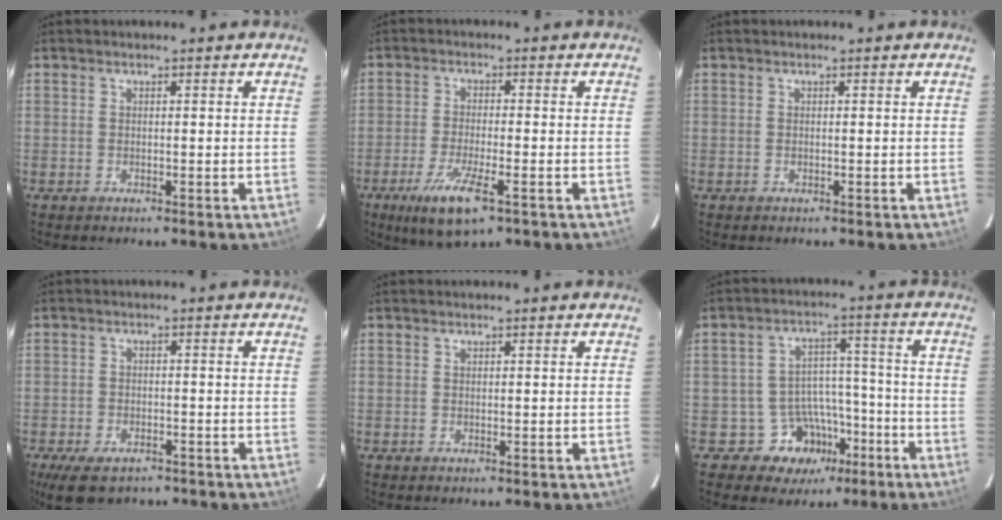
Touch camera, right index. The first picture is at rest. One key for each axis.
{"total": 9.0, "fx": -5.0, "fy": 2.0, "fz": 7.2, "tx": -0.155, "ty": -0.028, "tz": -0.088}
{"total": 0.0}
{"total": 7.6, "fx": -5.3, "fy": 3.7, "fz": 3.9, "tx": -0.092, "ty": -0.017, "tz": -0.086}
{"total": 0.0}
{"total": 9.2, "fx": -5.4, "fy": 7.3, "fz": 1.5, "tx": -0.026, "ty": 0.038, "tz": -0.068}